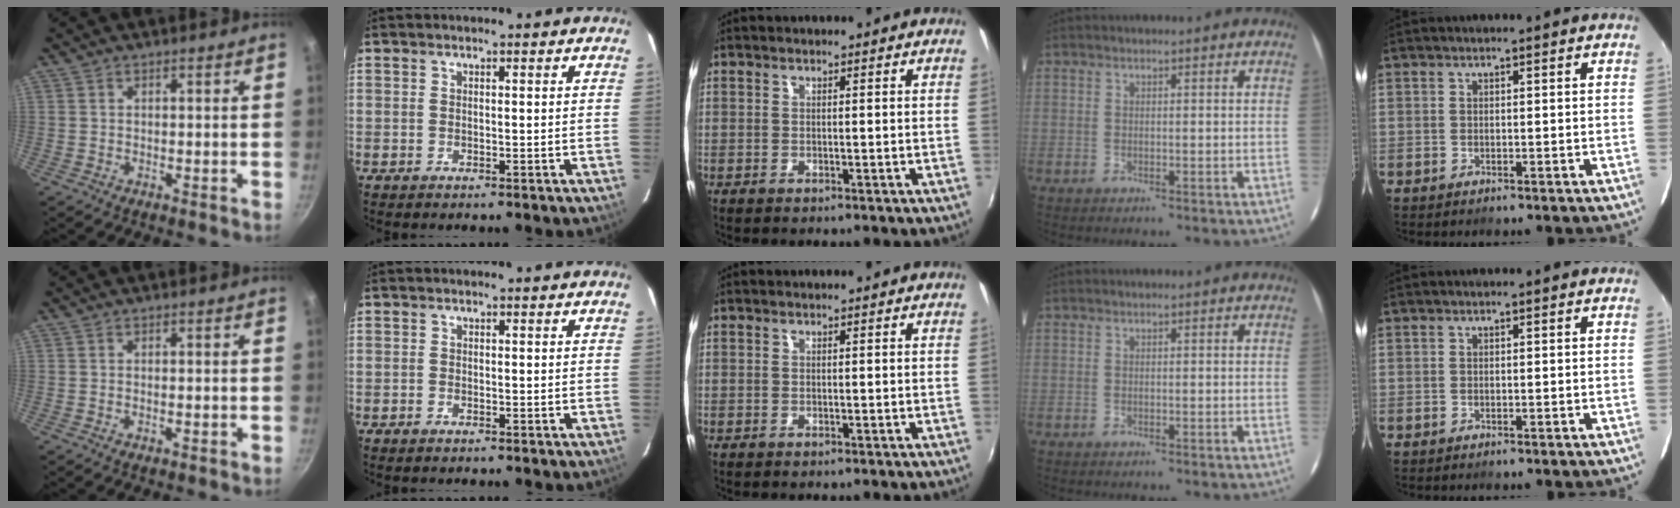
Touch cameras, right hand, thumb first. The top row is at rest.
{"thumb": {"total": 0.7, "force": [-0.3, 0.2, 0.6], "torque": [-0.010, 0.001, -0.004]}, "index": {"total": 0.6, "force": [-0.5, 0.3, 0.1], "torque": [-0.004, 0.001, -0.012]}}